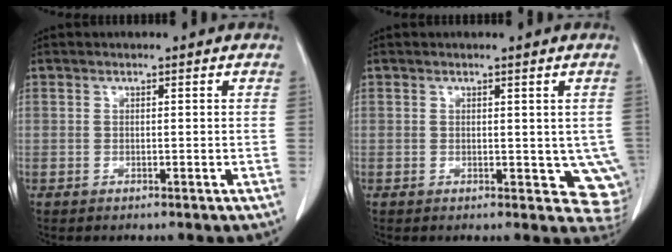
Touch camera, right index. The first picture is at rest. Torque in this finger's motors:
{"motor_torque": [0.10, 0.04, 0.09, 0.00]}